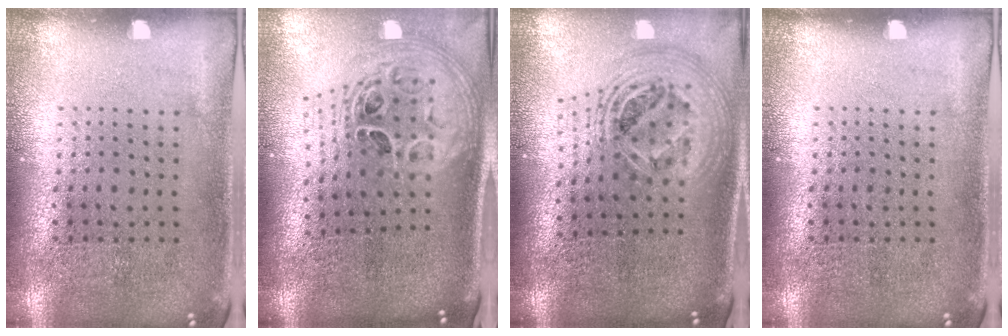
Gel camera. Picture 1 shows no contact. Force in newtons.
{"total": 2.8, "press": 2.0, "slide": 1.9}
{"total": 2.4, "press": 1.8, "slide": 1.6}
{"total": 0.0}